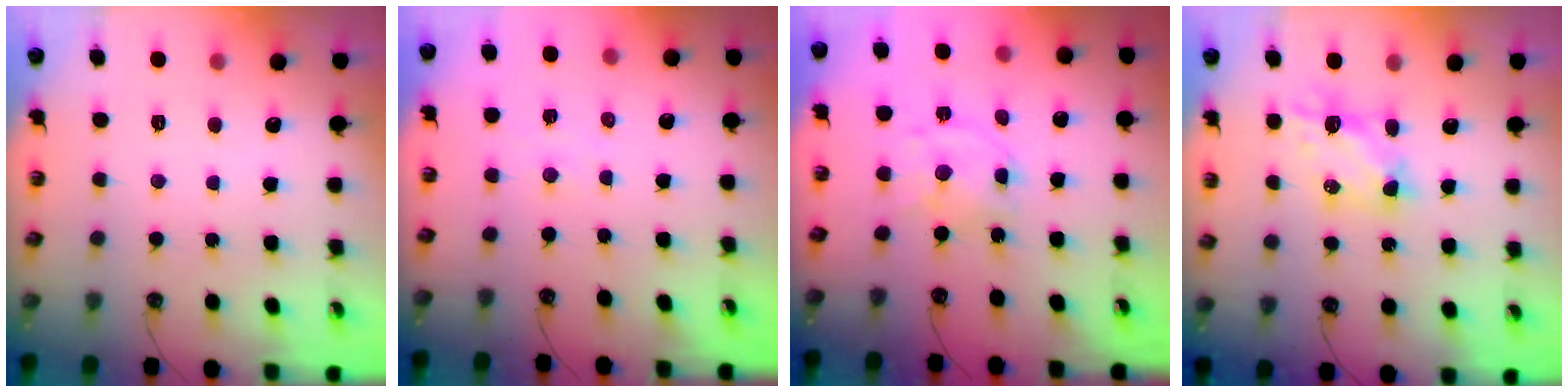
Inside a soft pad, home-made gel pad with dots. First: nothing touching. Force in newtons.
{"total": 3.1, "press": 3.1, "slide": 0.5}
{"total": 9.8, "press": 9.8, "slide": 0.8}
{"total": 6.1, "press": 6.1, "slide": 0.3}